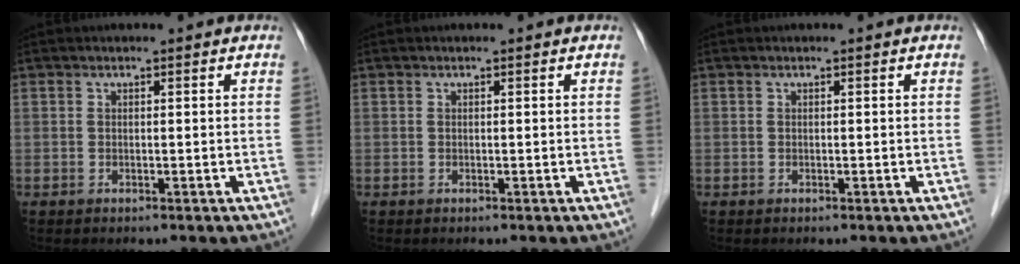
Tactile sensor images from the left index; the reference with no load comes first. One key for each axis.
{"total": 0.0}
{"total": 0.0}